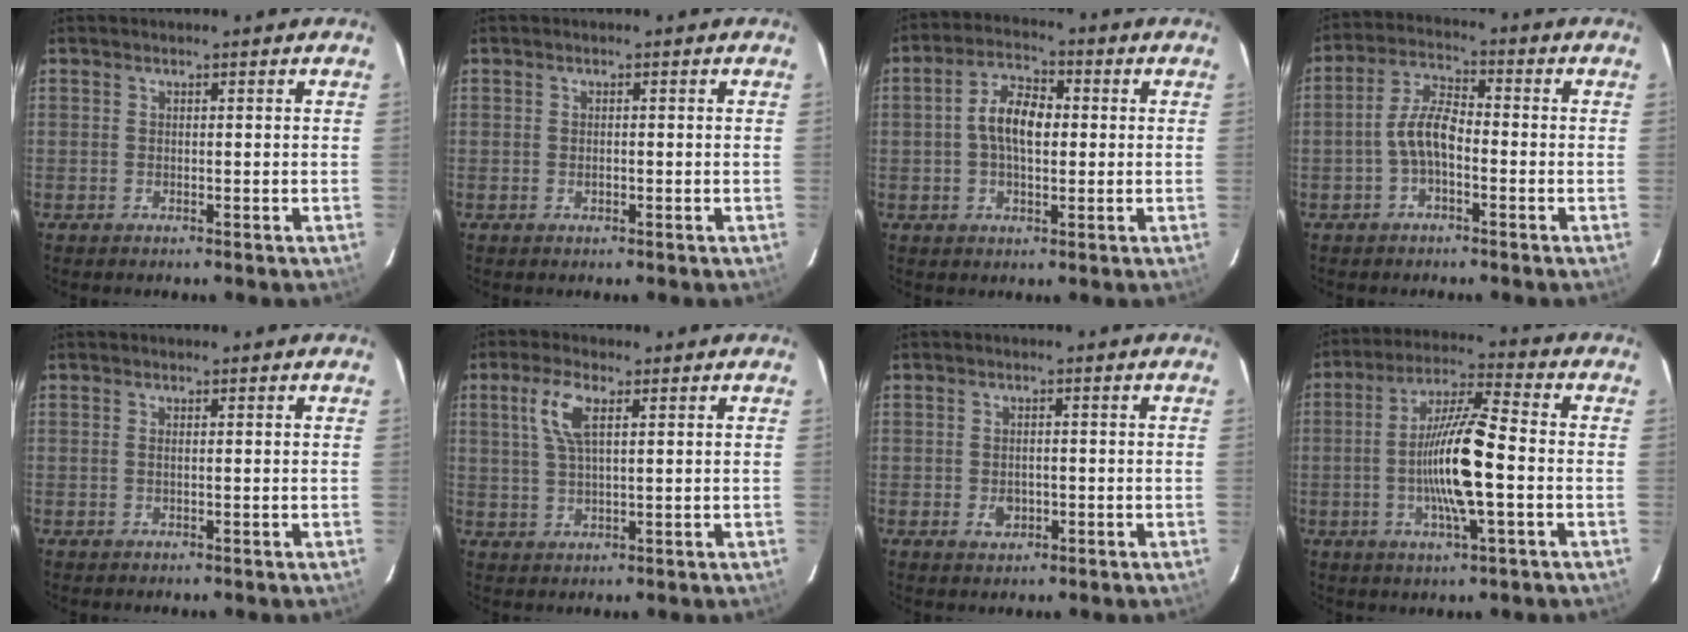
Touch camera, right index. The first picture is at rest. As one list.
[{"total": 0.8, "force": [-0.3, 0.5, 0.6], "torque": [-0.010, 0.003, -0.004]}, {"total": 7.7, "force": [0.3, 4.1, 6.5], "torque": [-0.124, 0.020, 0.004]}, {"total": 6.1, "force": [-2.0, 2.5, 5.2], "torque": [-0.108, 0.017, -0.040]}, {"total": 0.5, "force": [0.0, -0.1, 0.5], "torque": [-0.009, 0.001, -0.002]}, {"total": 6.0, "force": [2.3, 1.9, 5.2], "torque": [-0.109, 0.009, 0.046]}, {"total": 2.8, "force": [-0.9, 2.1, 1.7], "torque": [-0.030, 0.001, -0.011]}, {"total": 13.2, "force": [-2.4, 1.7, 12.9], "torque": [-0.246, 0.003, -0.050]}]